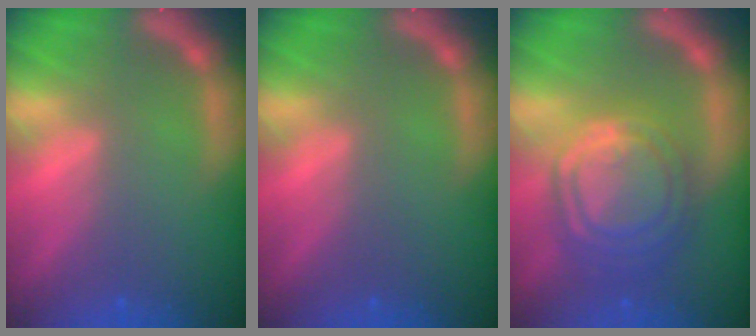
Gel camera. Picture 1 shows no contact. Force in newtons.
{"total": 0.0}
{"total": 10.0}